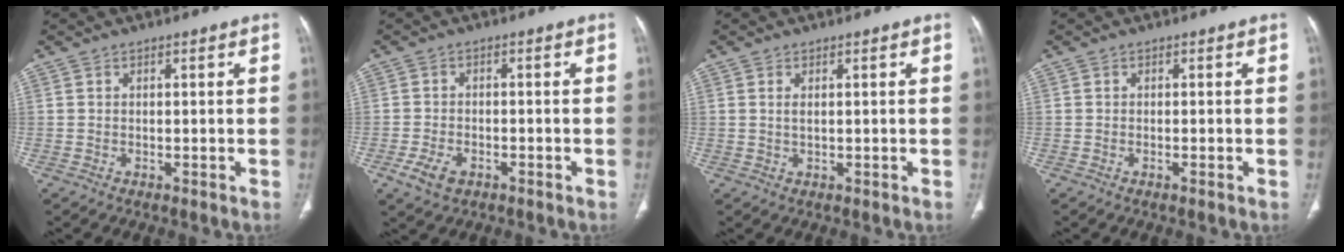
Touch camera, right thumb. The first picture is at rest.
{"total": 4.8, "force": [-2.4, 2.8, 3.1], "torque": [-0.066, 0.006, -0.040]}
{"total": 1.2, "force": [0.4, 0.5, 1.0], "torque": [-0.023, -0.001, 0.009]}
{"total": 0.7, "force": [-0.3, 0.0, 0.6], "torque": [-0.014, -0.001, -0.004]}